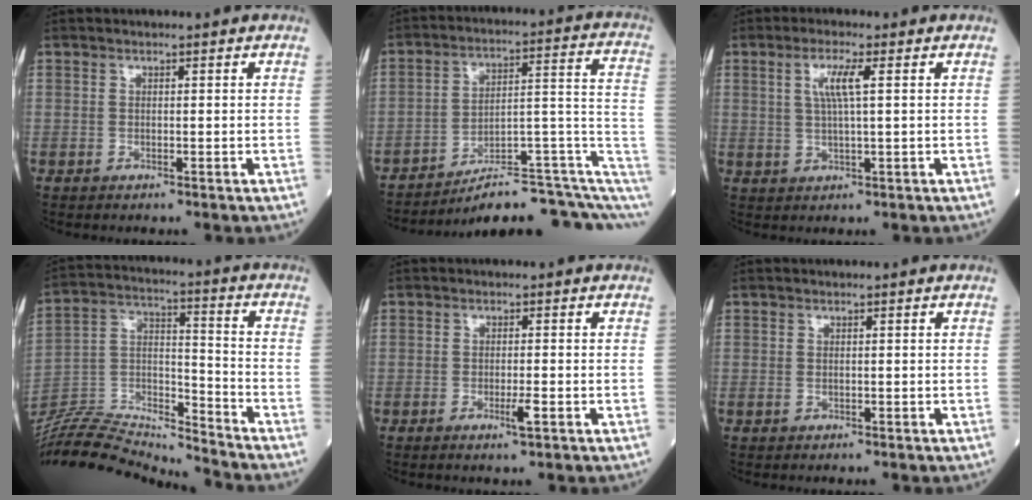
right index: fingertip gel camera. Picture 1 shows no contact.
{"total": 16.4, "force": [-11.0, 2.9, 11.8], "torque": [-0.103, 0.069, -0.152]}
{"total": 4.3, "force": [1.3, 0.0, 4.1], "torque": [-0.083, 0.003, 0.026]}
{"total": 18.6, "force": [-18.3, -0.1, 3.6], "torque": [-0.064, 0.031, -0.319]}
{"total": 2.3, "force": [-0.9, 0.0, 2.2], "torque": [-0.039, -0.005, -0.016]}
{"total": 0.0}